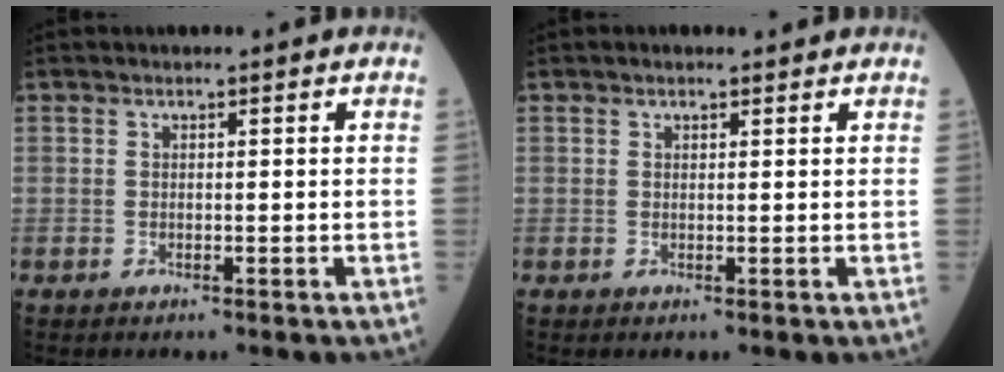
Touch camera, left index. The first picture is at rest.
{"total": 1.1, "force": [0.9, 0.4, 0.5], "torque": [-0.016, 0.008, 0.011]}